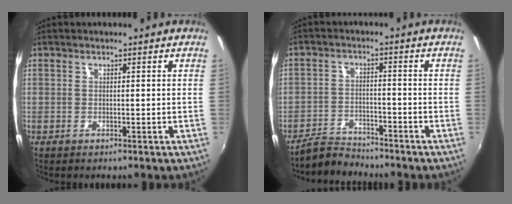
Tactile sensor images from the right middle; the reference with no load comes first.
{"total": 5.0, "force": [-4.8, 1.6, 0.0], "torque": [-0.012, 0.008, -0.086]}